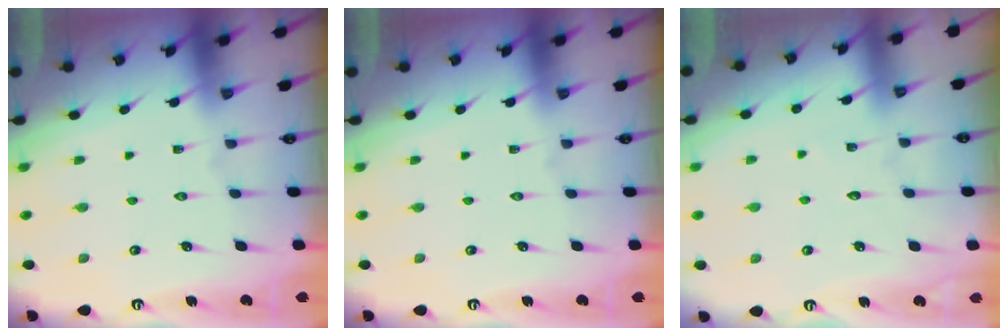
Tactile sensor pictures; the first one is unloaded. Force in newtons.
{"total": 0.0}
{"total": 2.6, "press": 2.6, "slide": 0.3}